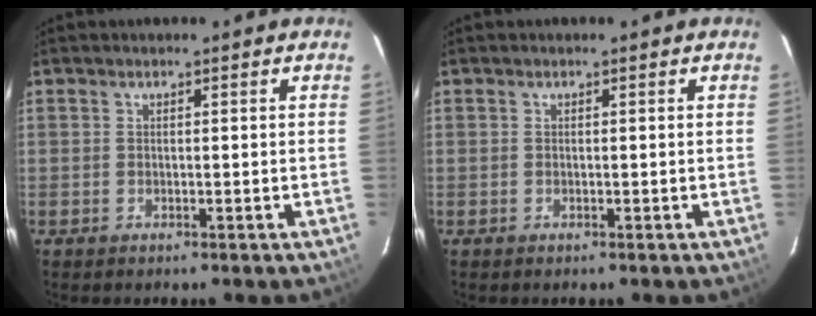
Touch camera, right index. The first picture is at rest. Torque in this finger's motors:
{"motor_torque": [-0.01, 0.01, 0.00, 0.00]}